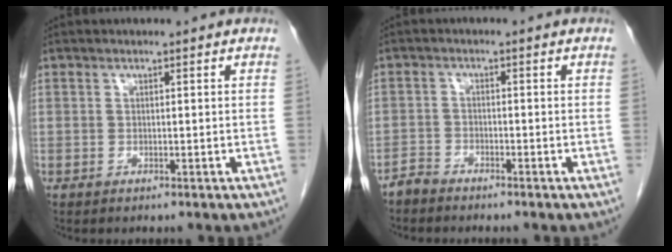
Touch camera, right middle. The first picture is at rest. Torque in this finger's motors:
{"motor_torque": [-0.01, 0.04, -0.01, 0.01]}